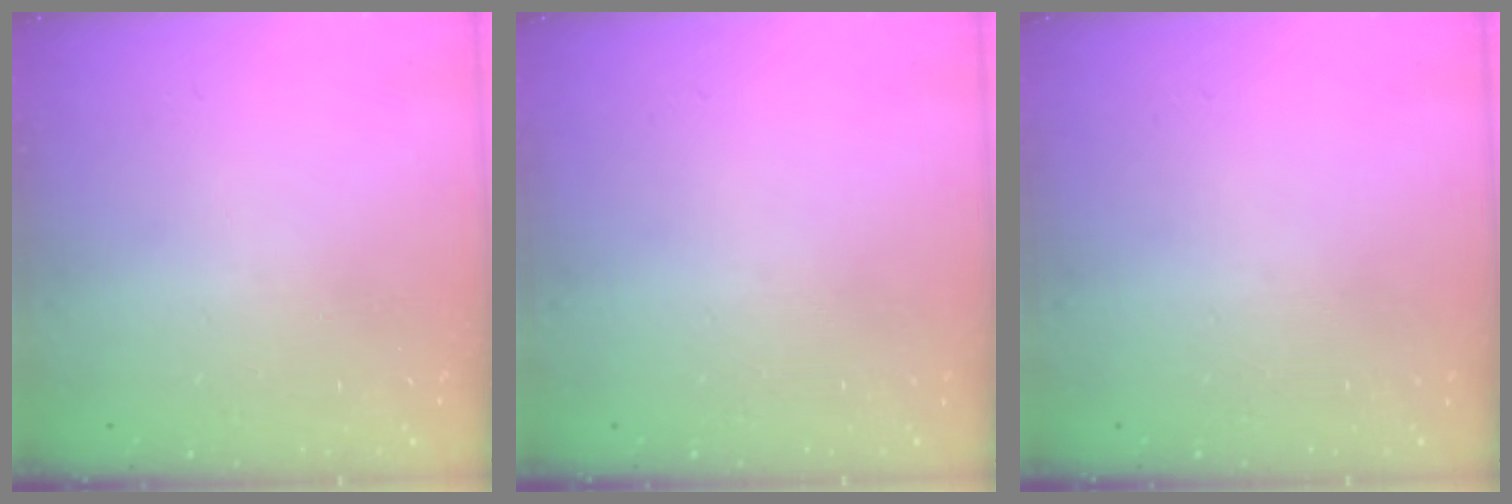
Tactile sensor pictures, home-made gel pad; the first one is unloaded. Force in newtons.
{"total": 0.0}
{"total": 0.0}